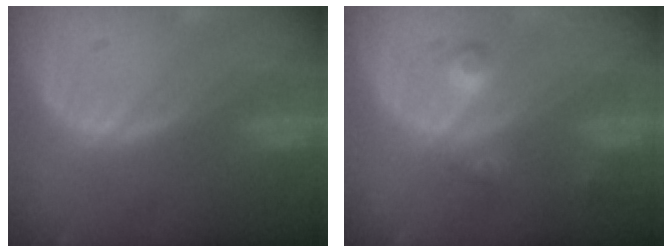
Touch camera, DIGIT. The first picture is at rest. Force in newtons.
{"total": 3.6, "press": 3.4, "slide": 1.1}